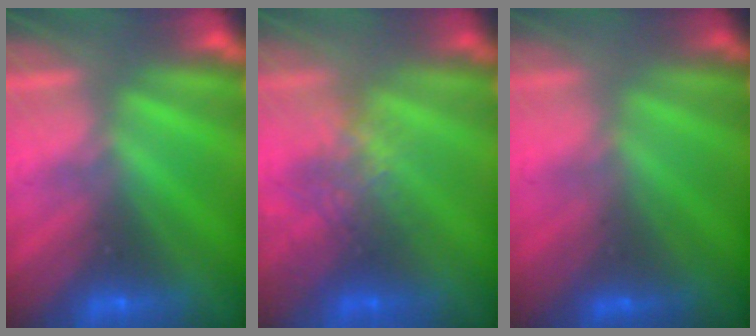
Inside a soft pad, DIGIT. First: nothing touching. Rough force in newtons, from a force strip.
{"total": 2.9}
{"total": 1.8}